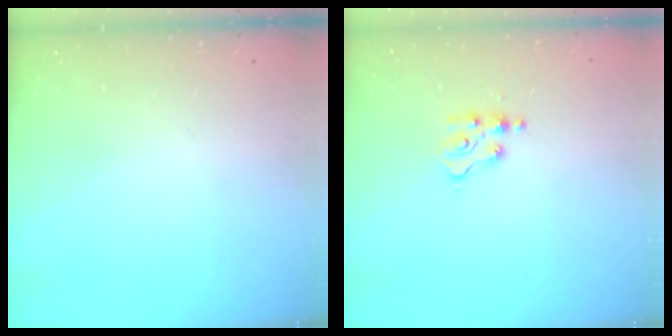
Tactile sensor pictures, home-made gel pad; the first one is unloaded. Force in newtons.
{"total": 4.0, "press": 4.0, "slide": 0.4}